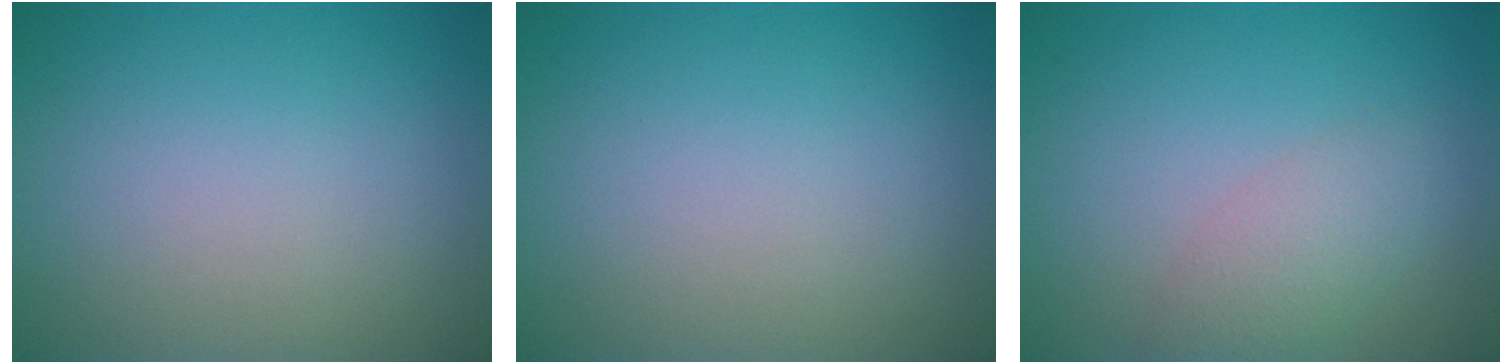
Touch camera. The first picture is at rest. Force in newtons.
{"total": 0.0}
{"total": 2.7, "press": 2.7, "slide": 0.1}